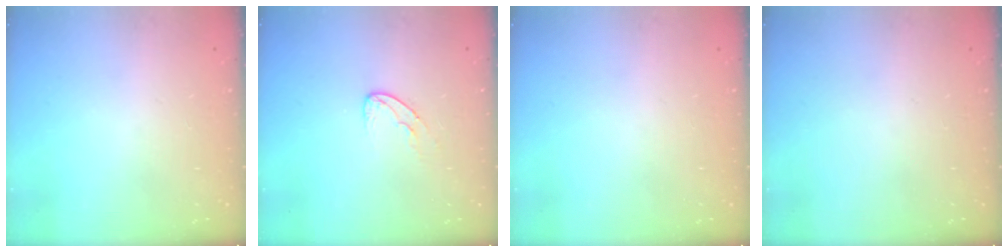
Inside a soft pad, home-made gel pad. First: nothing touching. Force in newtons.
{"total": 4.8, "press": 4.8, "slide": 0.3}
{"total": 0.0}
{"total": 0.0}